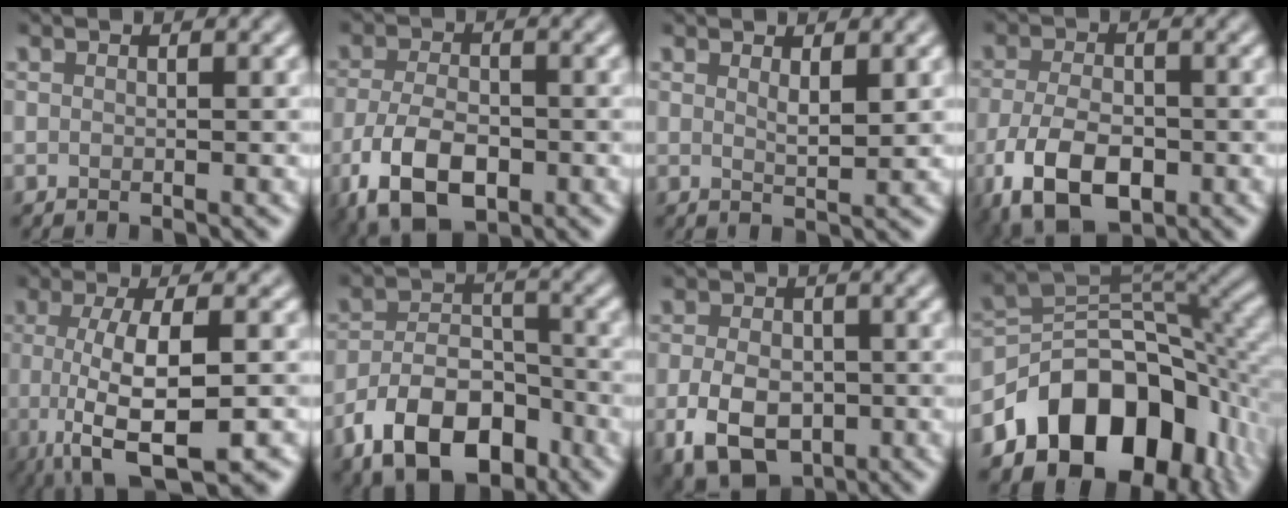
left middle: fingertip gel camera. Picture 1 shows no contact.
{"total": 6.4, "force": [-3.0, 3.4, 4.6], "torque": [-0.096, -0.007, -0.061]}
{"total": 1.4, "force": [0.9, 0.3, 1.0], "torque": [-0.018, -0.003, 0.016]}
{"total": 6.7, "force": [-2.9, 3.6, 4.8], "torque": [-0.104, -0.010, -0.057]}
{"total": 8.4, "force": [-1.7, 2.7, 7.8], "torque": [-0.136, -0.012, -0.028]}
{"total": 8.3, "force": [-4.9, 4.4, 4.9], "torque": [-0.082, 0.000, -0.094]}
{"total": 6.5, "force": [-1.9, 4.5, 4.4], "torque": [-0.090, -0.014, -0.035]}
{"total": 12.8, "force": [-5.9, 8.7, 7.3], "torque": [-0.105, 0.001, -0.105]}